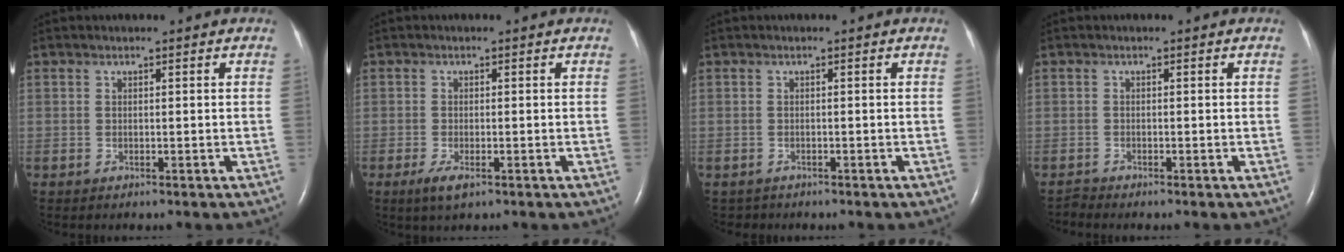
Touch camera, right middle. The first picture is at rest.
{"total": 2.6, "force": [-1.4, 0.8, 2.1], "torque": [-0.047, -0.005, -0.024]}
{"total": 1.1, "force": [-0.9, 0.6, -0.3], "torque": [-0.006, -0.001, -0.015]}
{"total": 0.8, "force": [-0.7, -0.3, -0.3], "torque": [0.005, -0.009, -0.013]}